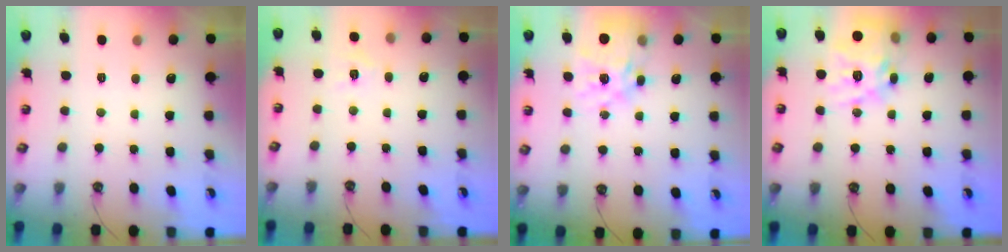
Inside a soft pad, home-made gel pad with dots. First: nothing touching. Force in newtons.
{"total": 4.9, "press": 4.9, "slide": 0.5}
{"total": 18.3, "press": 18.2, "slide": 1.7}
{"total": 20.2, "press": 20.0, "slide": 2.8}